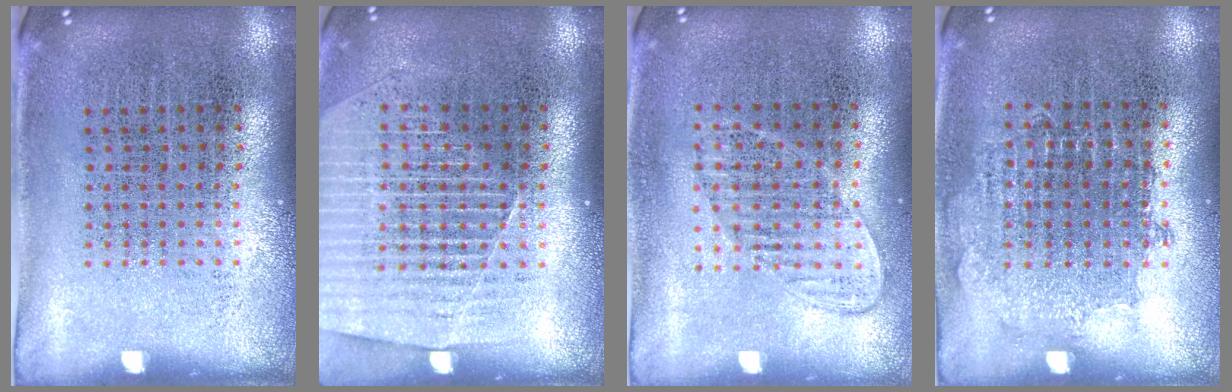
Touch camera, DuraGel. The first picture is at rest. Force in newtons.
{"total": 1.5, "press": 1.4, "slide": 0.5}
{"total": 1.2, "press": 1.1, "slide": 0.5}
{"total": 0.7, "press": 0.7, "slide": 0.2}